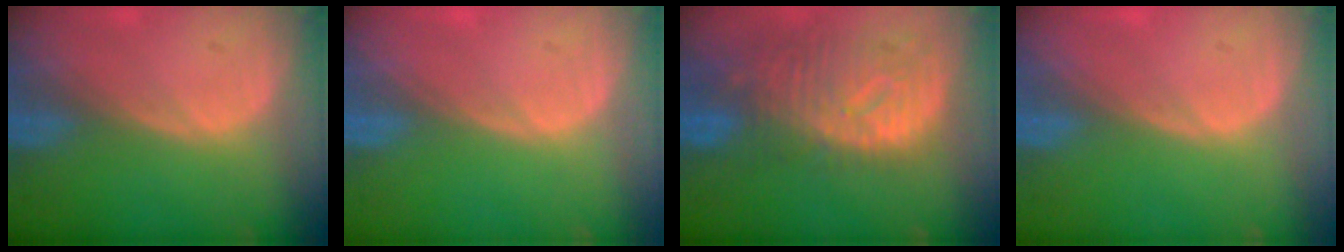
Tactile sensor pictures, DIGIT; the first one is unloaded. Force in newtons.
{"total": 0.0}
{"total": 11.0, "press": 9.6, "slide": 5.4}
{"total": 0.0}